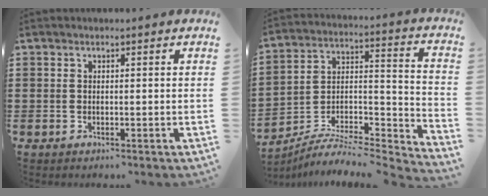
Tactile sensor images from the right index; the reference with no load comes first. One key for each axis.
{"total": 5.6, "fx": -4.9, "fy": 1.6, "fz": 2.3, "tx": -0.043, "ty": -0.007, "tz": -0.099}